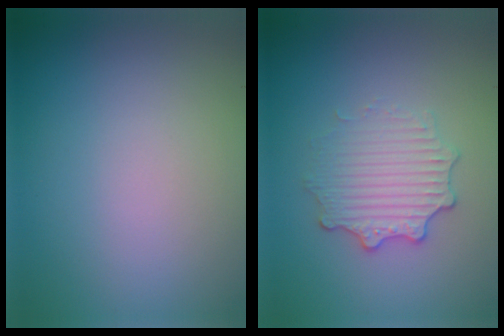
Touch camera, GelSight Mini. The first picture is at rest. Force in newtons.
{"total": 3.2, "press": 2.8, "slide": 1.6}